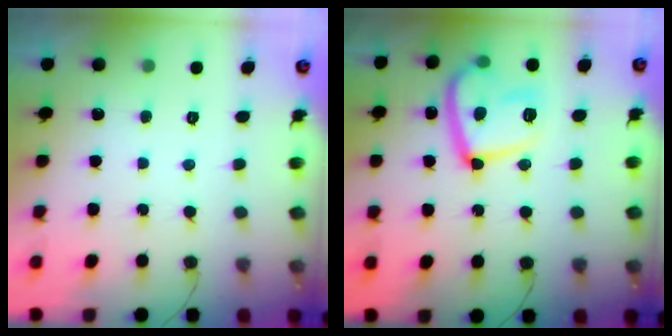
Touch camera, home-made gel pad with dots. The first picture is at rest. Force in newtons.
{"total": 16.8, "press": 16.7, "slide": 1.7}